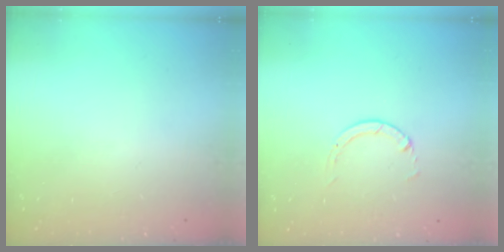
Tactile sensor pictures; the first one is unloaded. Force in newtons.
{"total": 1.3, "press": 1.3, "slide": 0.2}